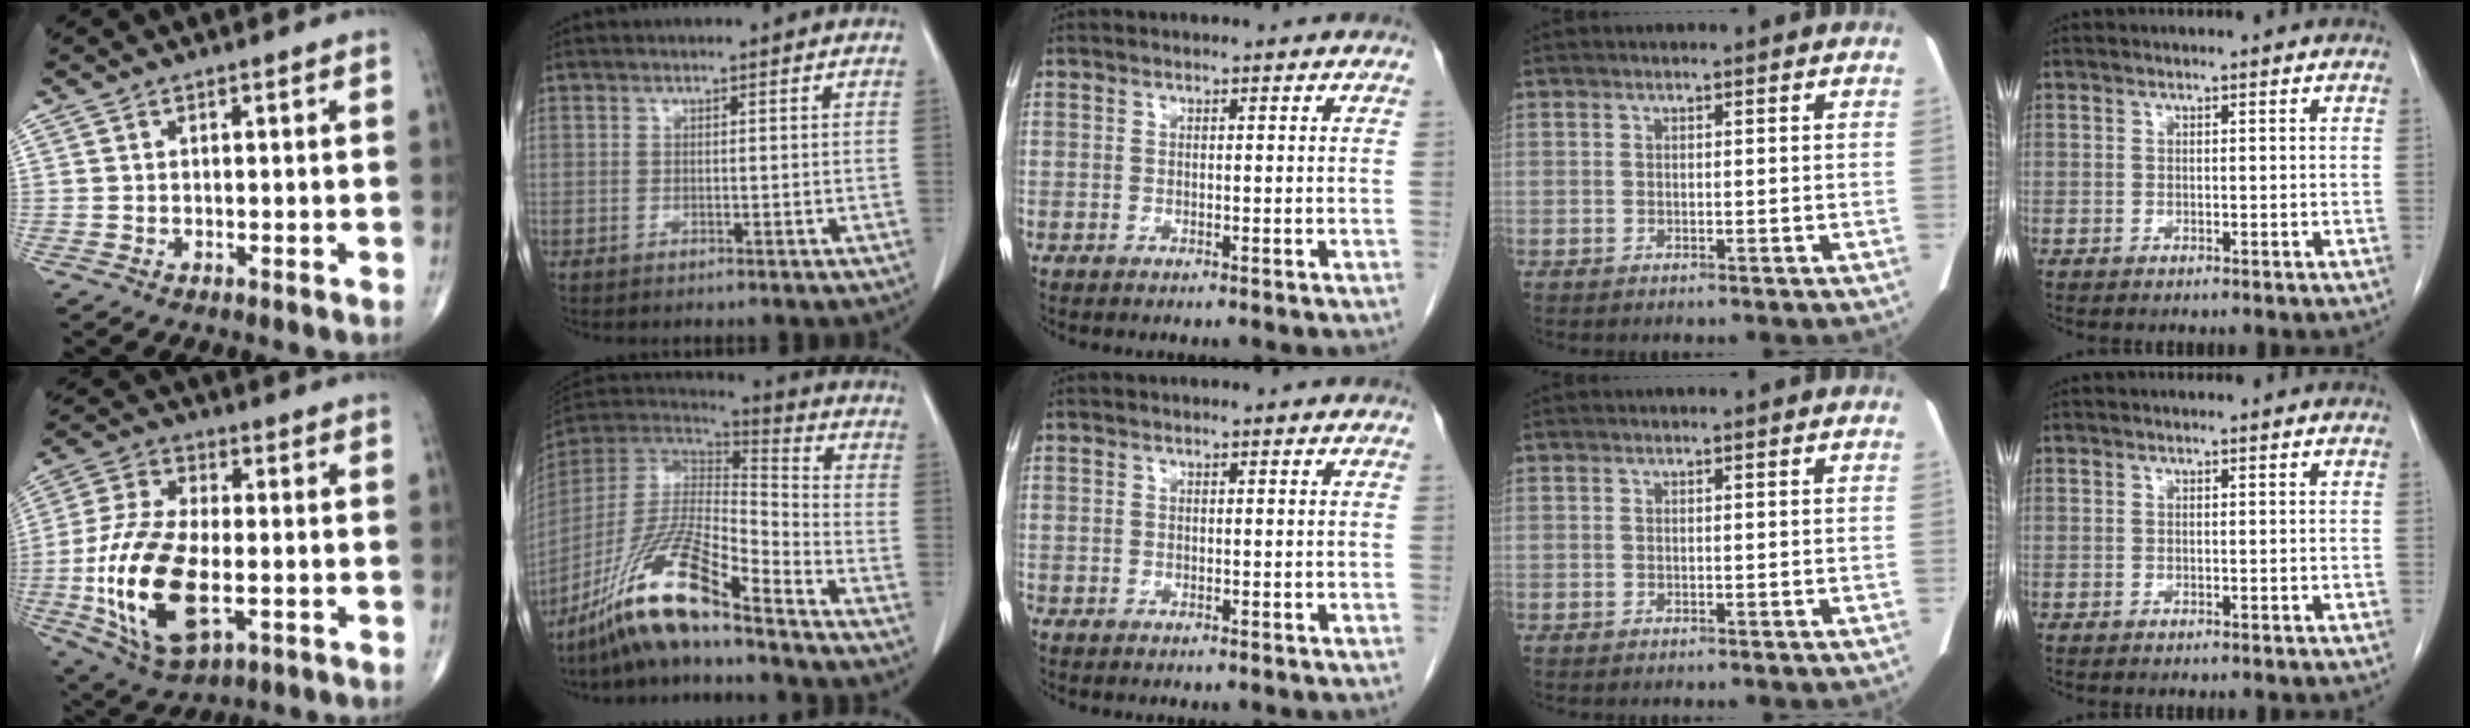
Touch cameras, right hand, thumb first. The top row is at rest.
{"thumb": {"total": 19.4, "force": [-3.8, 9.4, 16.5], "torque": [-0.341, 0.001, -0.059]}, "index": {"total": 15.8, "force": [-11.6, 1.4, 10.6], "torque": [-0.204, -0.009, -0.218]}}